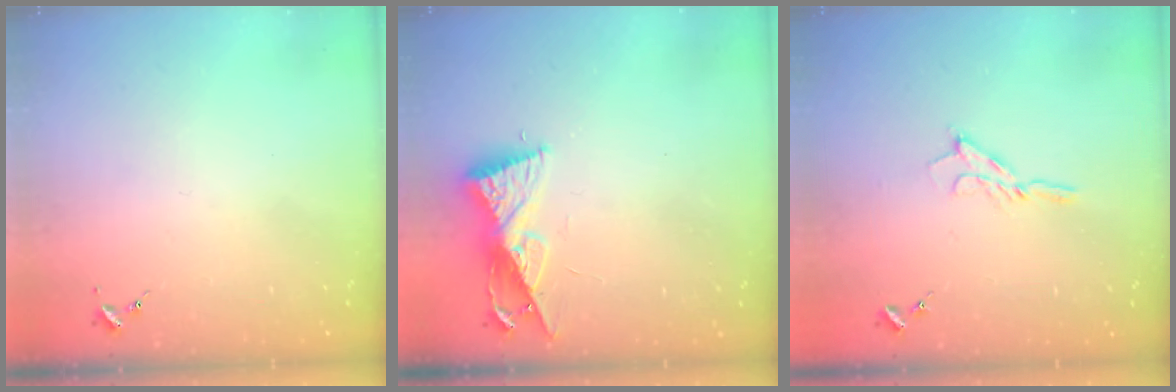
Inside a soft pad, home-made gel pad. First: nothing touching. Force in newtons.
{"total": 8.7, "press": 8.7, "slide": 0.6}
{"total": 6.5, "press": 6.5, "slide": 0.7}